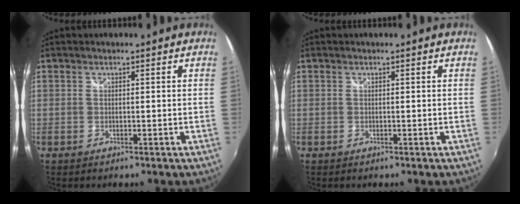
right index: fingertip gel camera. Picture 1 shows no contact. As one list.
[{"total": 0.0}]